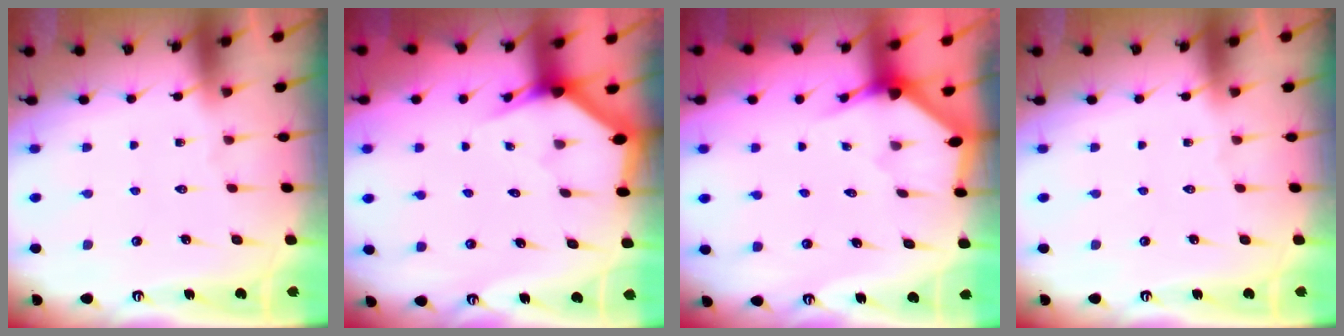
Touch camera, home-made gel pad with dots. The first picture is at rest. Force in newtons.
{"total": 2.7, "press": 2.7, "slide": 0.1}
{"total": 2.2, "press": 2.2, "slide": 0.2}
{"total": 0.0}